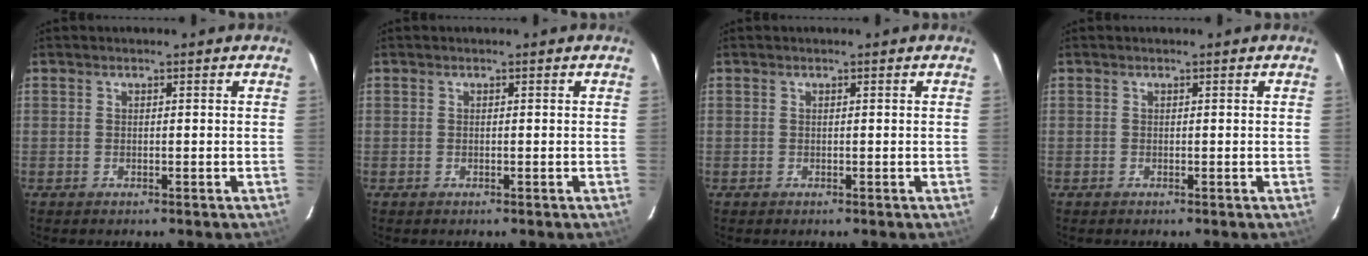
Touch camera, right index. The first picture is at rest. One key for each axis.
{"total": 0.0}
{"total": 0.0}
{"total": 0.0}